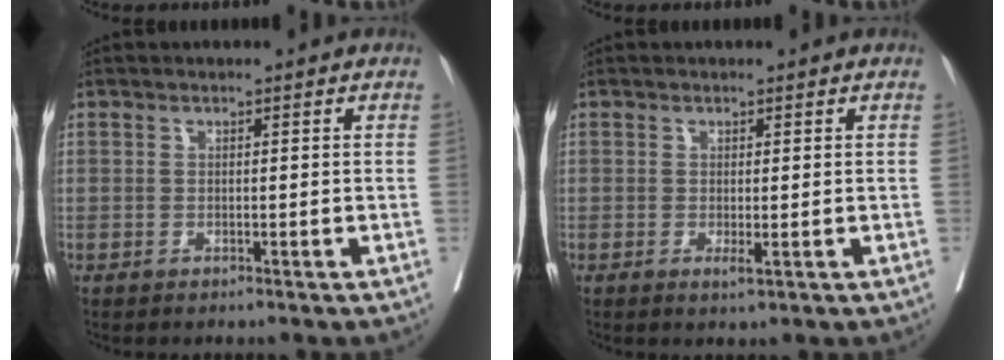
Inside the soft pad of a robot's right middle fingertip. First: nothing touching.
{"total": 1.1, "force": [-0.2, 0.2, 1.1], "torque": [-0.019, -0.006, 0.000]}